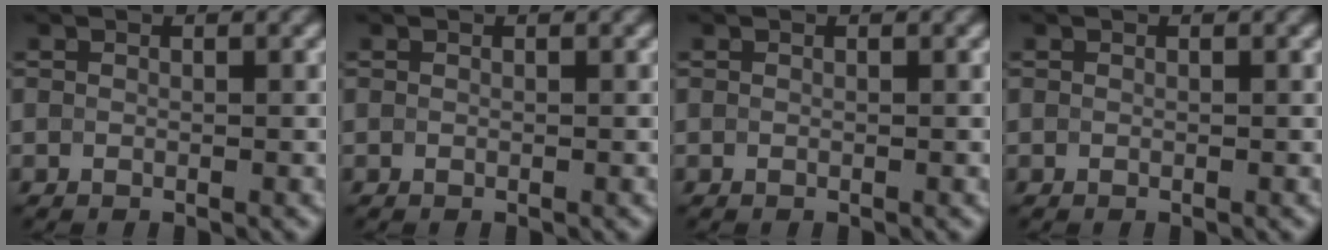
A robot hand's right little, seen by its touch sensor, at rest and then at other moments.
{"total": 0.0}
{"total": 0.0}
{"total": 0.0}